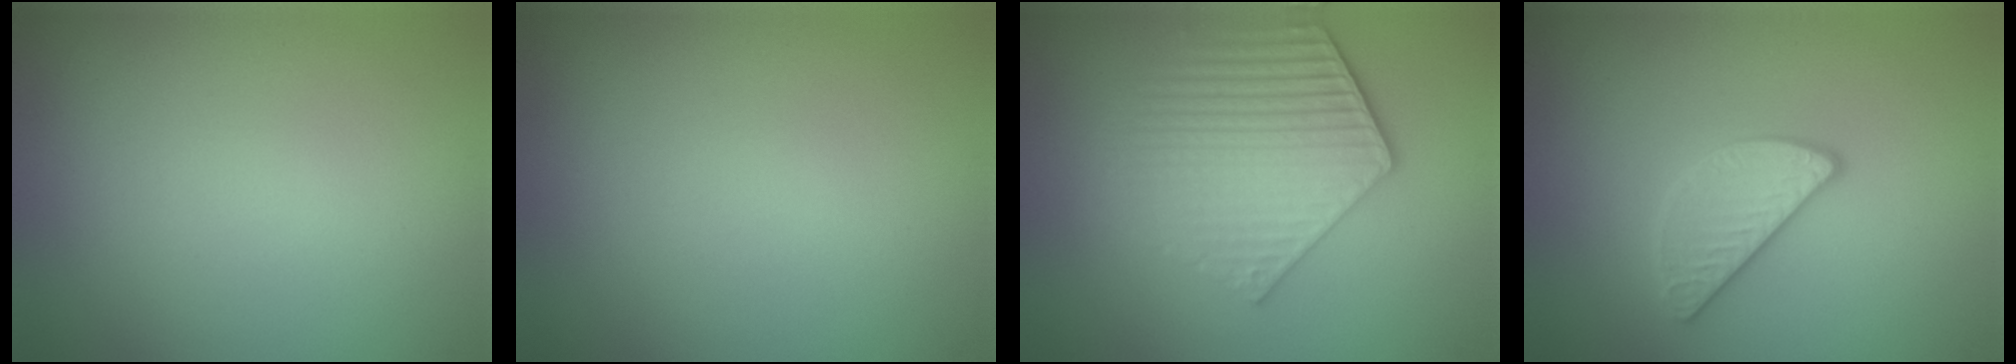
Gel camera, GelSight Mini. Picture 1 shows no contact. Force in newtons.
{"total": 0.0}
{"total": 5.5, "press": 4.4, "slide": 3.2}
{"total": 2.8, "press": 2.7, "slide": 0.9}